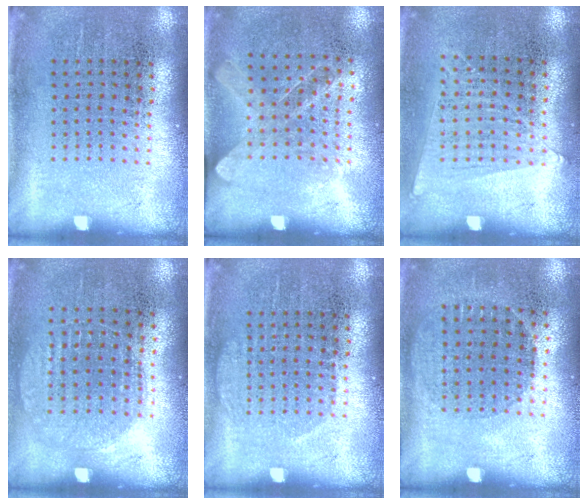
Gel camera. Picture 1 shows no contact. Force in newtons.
{"total": 1.3, "press": 1.0, "slide": 0.8}
{"total": 0.7, "press": 0.5, "slide": 0.5}
{"total": 0.9, "press": 0.9, "slide": 0.2}
{"total": 1.1, "press": 1.1, "slide": 0.3}
{"total": 0.9, "press": 0.8, "slide": 0.4}